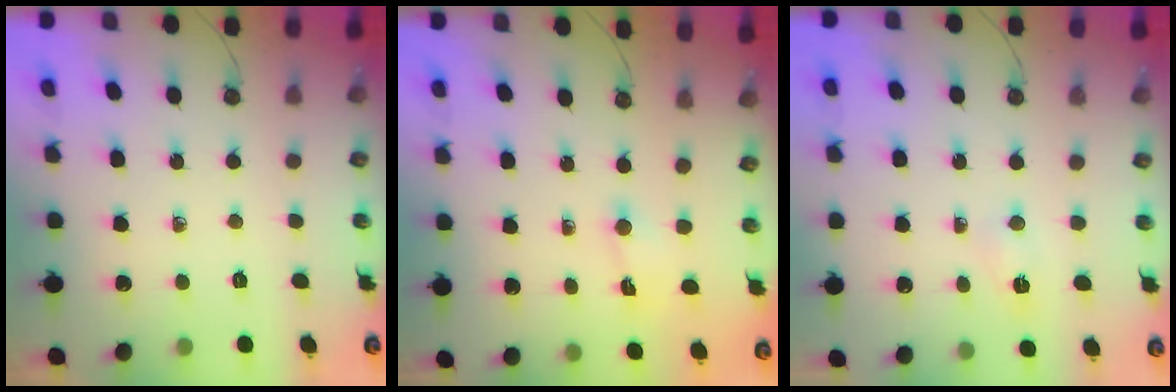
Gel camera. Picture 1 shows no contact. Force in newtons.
{"total": 0.5, "press": 0.5, "slide": 0.2}
{"total": 2.7, "press": 2.5, "slide": 1.1}